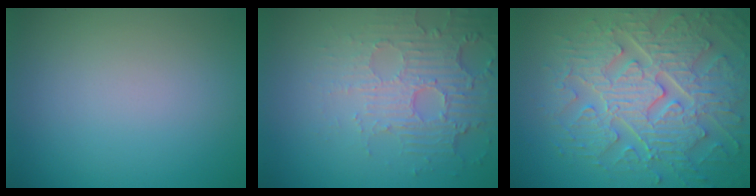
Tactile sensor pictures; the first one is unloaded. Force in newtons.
{"total": 5.5, "press": 3.5, "slide": 4.2}
{"total": 8.8, "press": 6.5, "slide": 6.0}